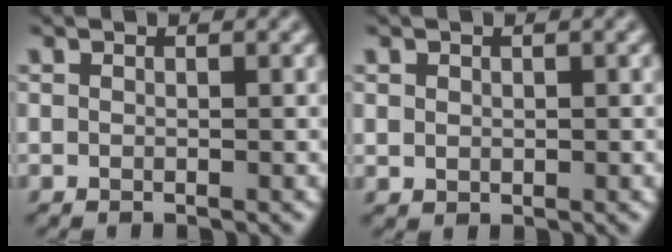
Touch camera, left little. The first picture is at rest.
{"total": 0.6, "force": [0.2, 0.6, 0.2], "torque": [-0.005, -0.003, 0.009]}